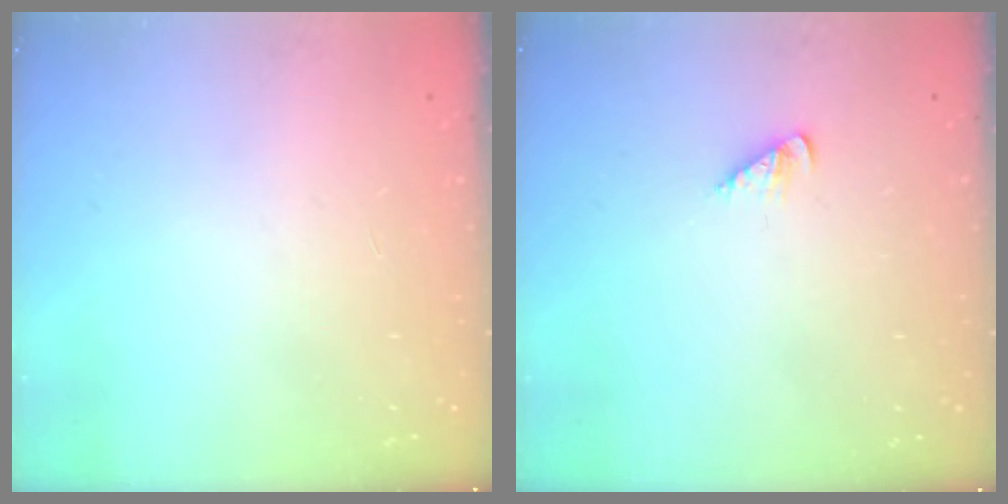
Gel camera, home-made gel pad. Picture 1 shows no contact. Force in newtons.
{"total": 1.6, "press": 1.6, "slide": 0.3}